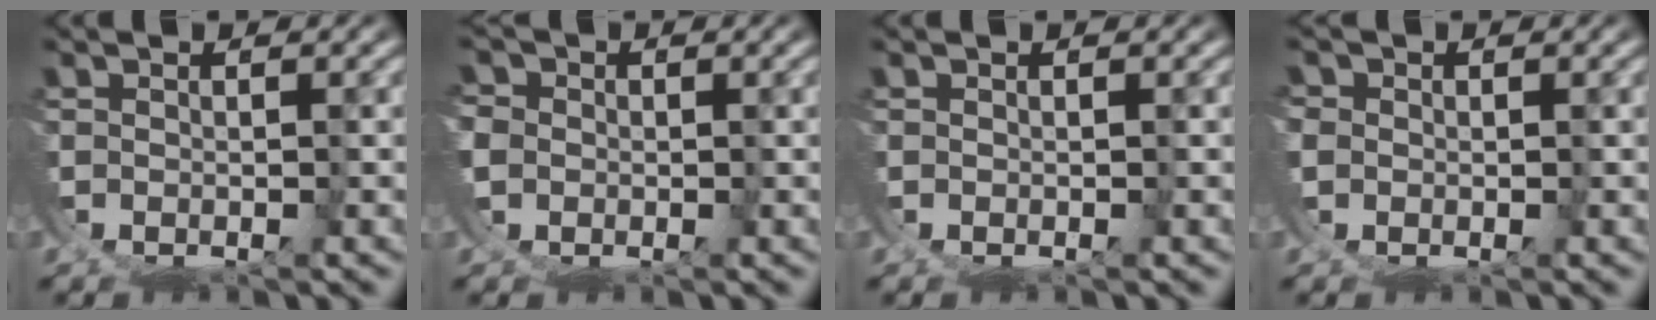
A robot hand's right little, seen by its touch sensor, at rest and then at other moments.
{"total": 3.2, "force": [-0.2, 2.9, 1.2], "torque": [-0.045, -0.015, -0.001]}
{"total": 0.0}
{"total": 1.1, "force": [0.2, 0.9, 0.5], "torque": [-0.017, -0.004, 0.006]}